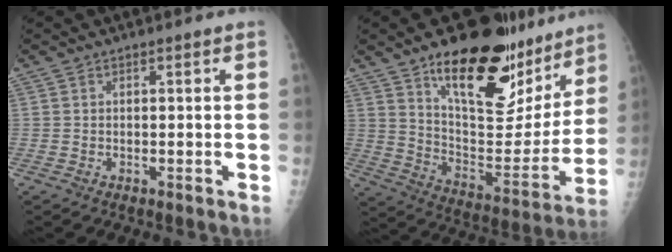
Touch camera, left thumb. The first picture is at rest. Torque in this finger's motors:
{"motor_torque": [0.67, 0.49, 1.45, -1.32, 0.20]}